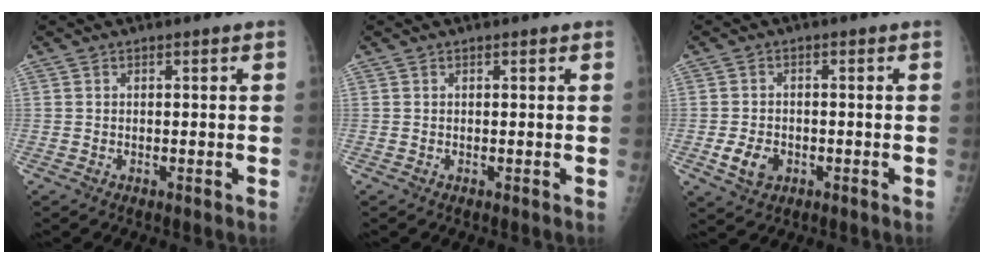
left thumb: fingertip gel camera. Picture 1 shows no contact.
{"total": 0.0}
{"total": 4.6, "force": [-1.6, 3.4, 2.6], "torque": [-0.037, 0.003, -0.022]}